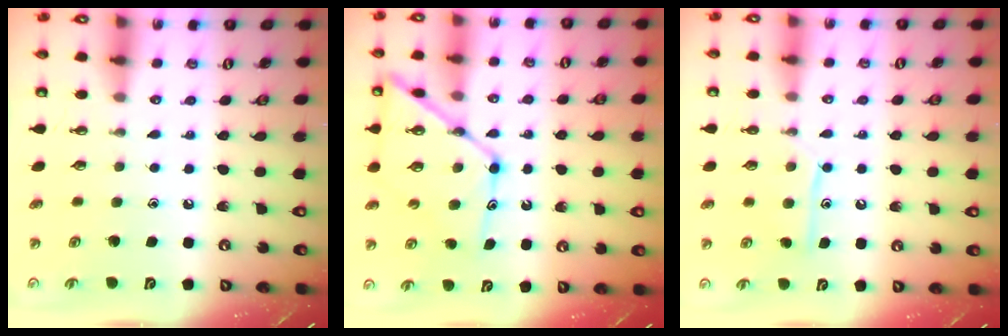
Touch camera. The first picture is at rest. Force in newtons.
{"total": 15.0, "press": 15.0, "slide": 1.3}
{"total": 10.2, "press": 10.2, "slide": 0.8}